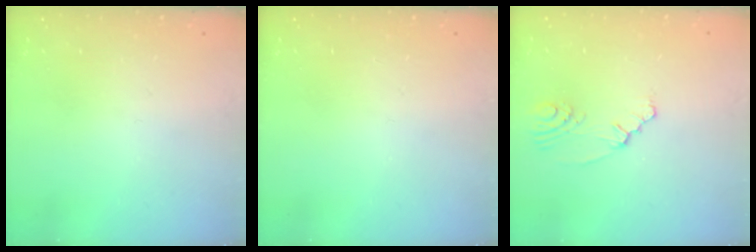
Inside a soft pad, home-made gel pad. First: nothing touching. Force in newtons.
{"total": 0.0}
{"total": 2.4, "press": 2.1, "slide": 1.2}